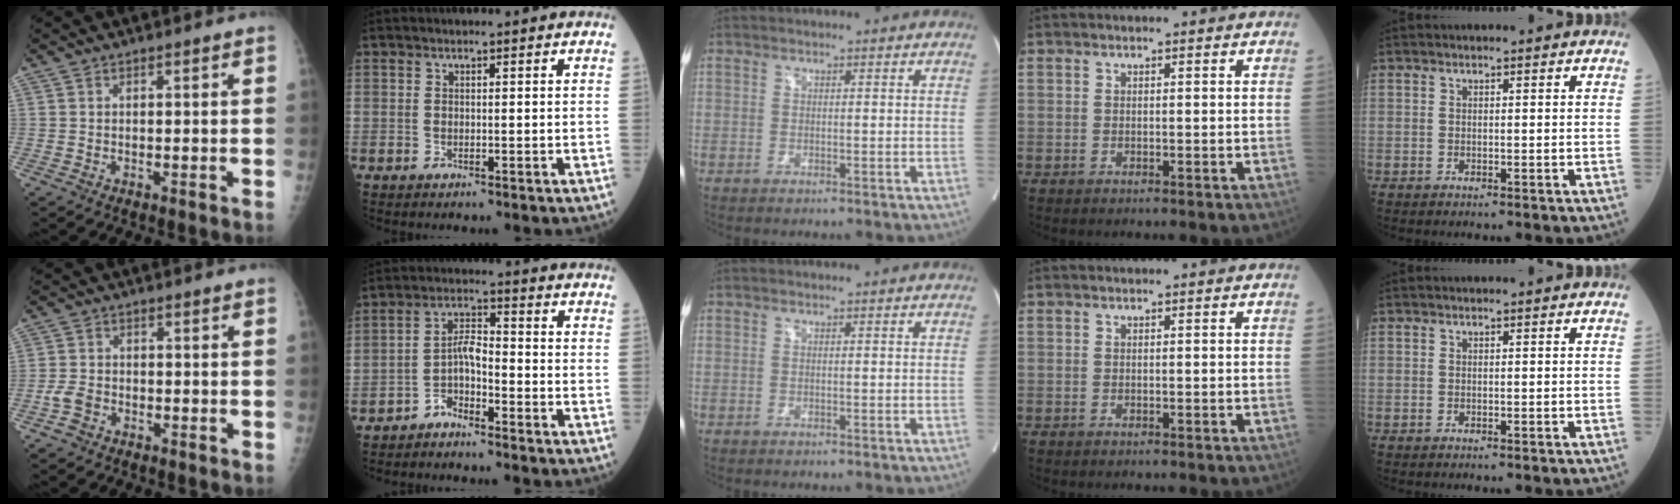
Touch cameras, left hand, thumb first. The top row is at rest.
{"thumb": {"total": 3.0, "force": [-1.7, 2.2, 1.3], "torque": [-0.024, 0.011, -0.034]}, "index": {"total": 3.7, "force": [-2.6, 1.3, 2.3], "torque": [-0.041, 0.007, -0.052]}}